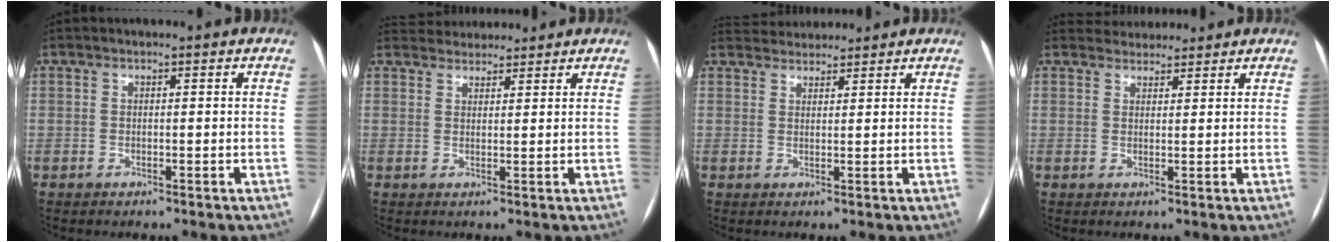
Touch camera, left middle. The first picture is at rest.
{"total": 5.5, "force": [5.3, 1.4, 0.5], "torque": [-0.007, 0.031, 0.081]}
{"total": 5.2, "force": [5.0, 1.0, 0.5], "torque": [-0.010, 0.032, 0.082]}
{"total": 4.2, "force": [4.0, 1.1, 0.0], "torque": [-0.001, 0.025, 0.062]}